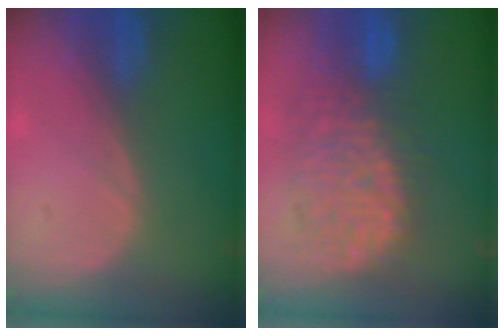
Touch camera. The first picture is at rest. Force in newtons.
{"total": 11.0, "press": 10.1, "slide": 4.3}